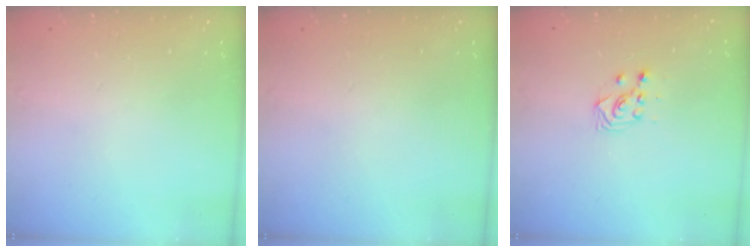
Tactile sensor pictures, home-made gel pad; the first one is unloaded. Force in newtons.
{"total": 0.0}
{"total": 3.1, "press": 2.9, "slide": 0.9}